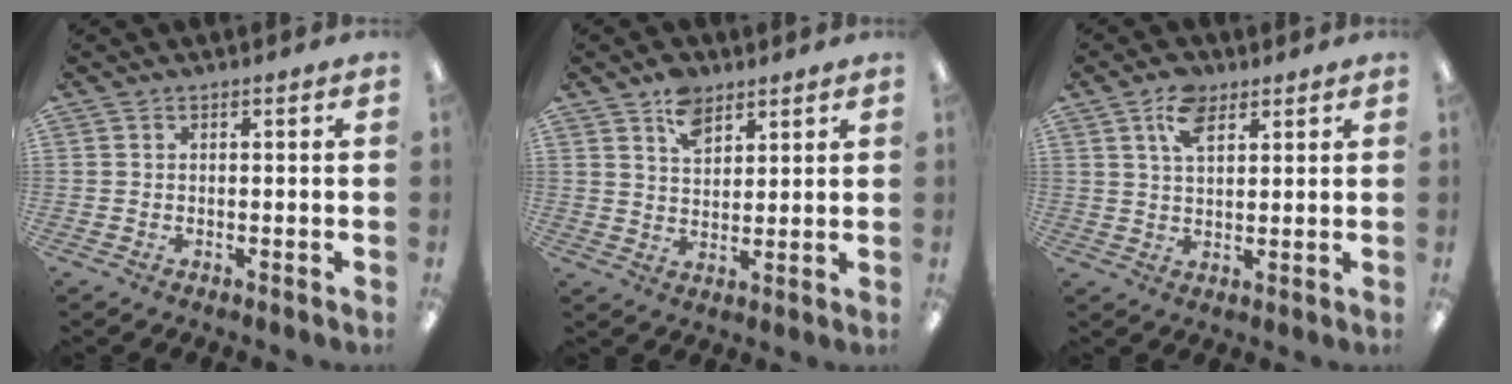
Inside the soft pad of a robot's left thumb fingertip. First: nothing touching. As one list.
[{"total": 7.0, "force": [4.8, 4.1, 2.9], "torque": [-0.050, -0.017, 0.089]}, {"total": 7.3, "force": [4.2, 3.9, 4.5], "torque": [-0.085, -0.001, 0.075]}]